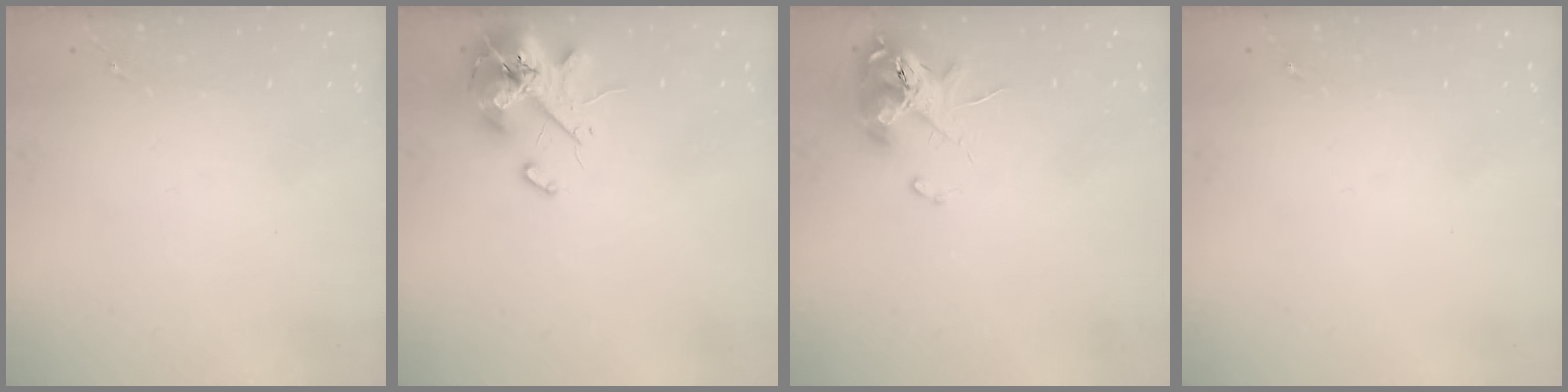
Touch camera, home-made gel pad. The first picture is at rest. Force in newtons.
{"total": 13.3, "press": 13.1, "slide": 2.2}
{"total": 11.4, "press": 11.3, "slide": 1.8}
{"total": 0.0}